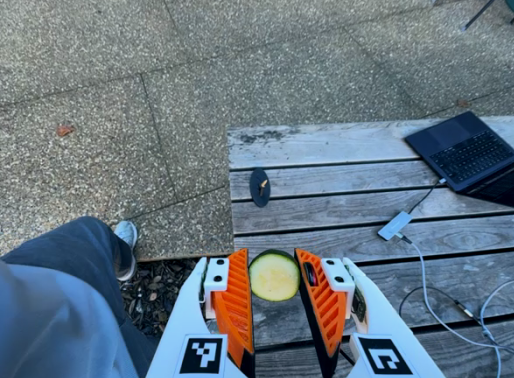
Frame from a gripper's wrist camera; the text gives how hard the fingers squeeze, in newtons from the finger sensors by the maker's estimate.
{"total": 7.6, "left": 7.0, "right": 8.1}